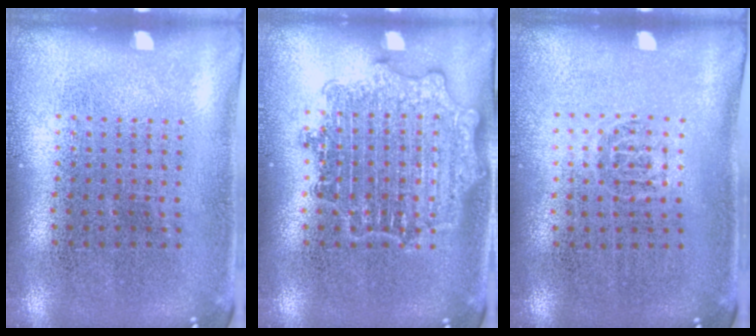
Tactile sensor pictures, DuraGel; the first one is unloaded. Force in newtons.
{"total": 3.1, "press": 3.1, "slide": 0.6}
{"total": 0.6, "press": 0.4, "slide": 0.4}